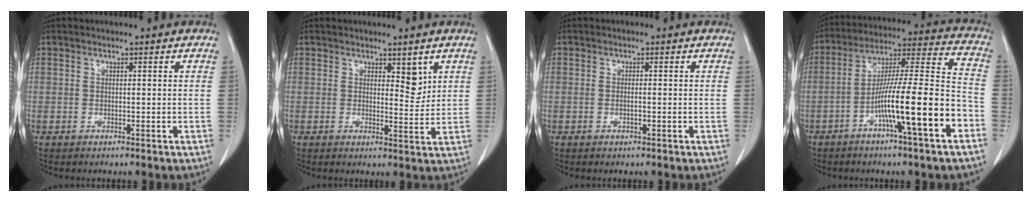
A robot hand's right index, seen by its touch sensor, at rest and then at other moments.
{"total": 3.3, "force": [1.9, 1.4, 2.4], "torque": [-0.029, -0.012, 0.030]}
{"total": 0.7, "force": [-0.2, 0.1, 0.6], "torque": [-0.013, 0.000, -0.002]}
{"total": 16.2, "force": [-6.7, 0.2, 14.8], "torque": [-0.246, 0.007, -0.113]}